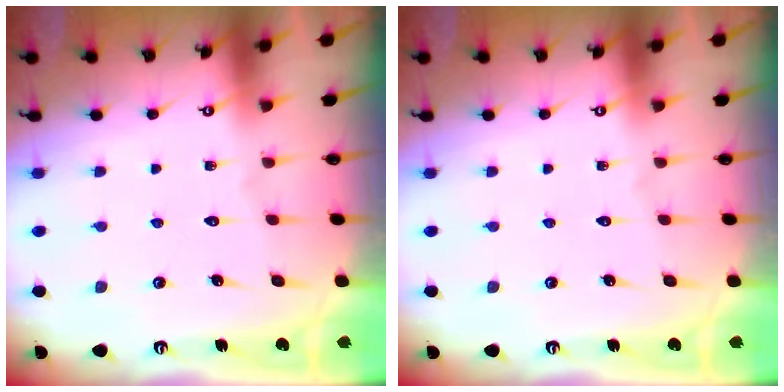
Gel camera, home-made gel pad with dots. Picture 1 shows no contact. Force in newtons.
{"total": 0.0}